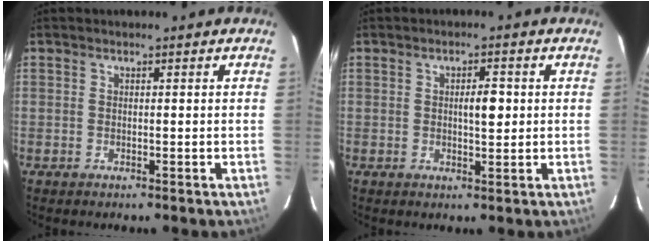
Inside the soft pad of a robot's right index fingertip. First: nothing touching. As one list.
[{"total": 3.2, "force": [0.4, 0.9, 3.0], "torque": [-0.047, 0.002, 0.005]}]